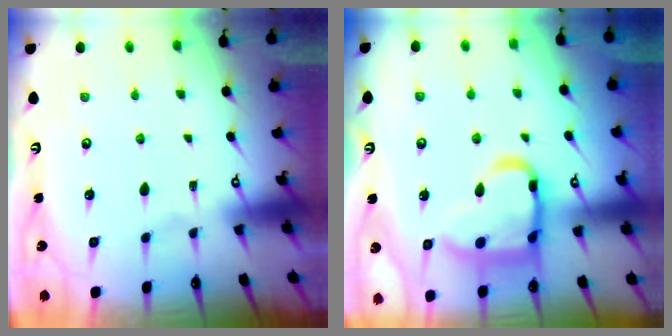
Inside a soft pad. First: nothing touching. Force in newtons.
{"total": 18.5, "press": 18.5, "slide": 1.7}